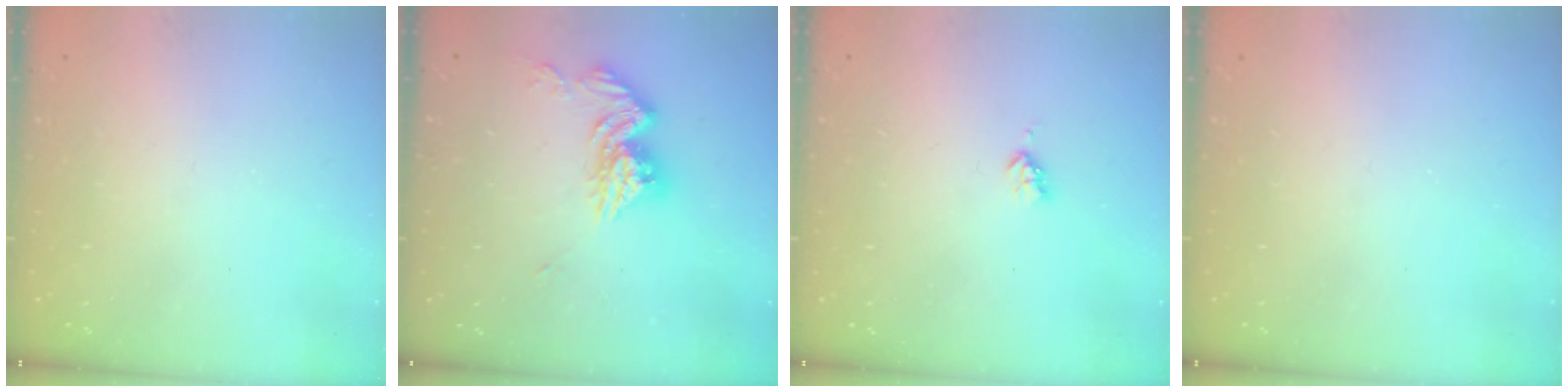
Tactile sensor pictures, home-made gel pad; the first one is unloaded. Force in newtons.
{"total": 12.8, "press": 12.8, "slide": 1.1}
{"total": 2.9, "press": 2.9, "slide": 0.5}
{"total": 0.0}